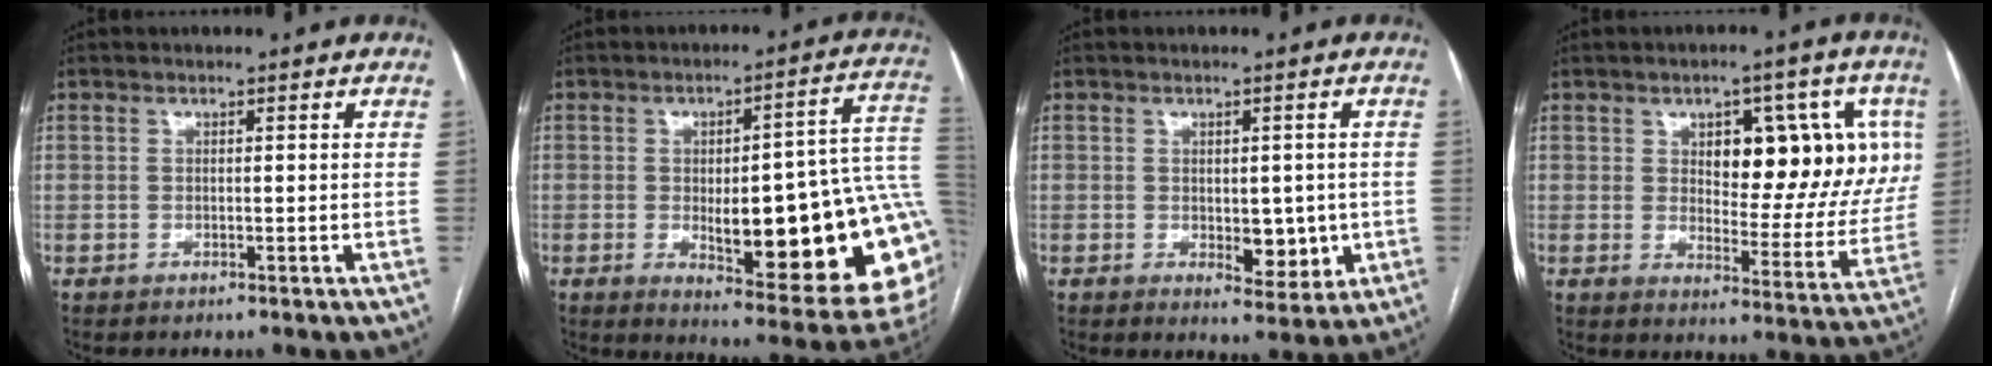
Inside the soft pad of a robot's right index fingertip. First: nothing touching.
{"total": 25.4, "force": [-2.5, 6.0, 24.5], "torque": [-0.216, 0.020, -0.014]}
{"total": 5.6, "force": [-0.7, 3.0, 4.7], "torque": [-0.054, -0.003, 0.003]}
{"total": 15.1, "force": [4.4, 6.9, 12.7], "torque": [-0.150, 0.020, 0.066]}